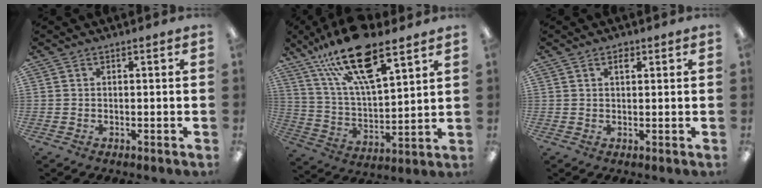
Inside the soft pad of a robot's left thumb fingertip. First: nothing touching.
{"total": 20.8, "force": [13.8, 7.1, 13.8], "torque": [-0.255, -0.071, 0.237]}
{"total": 2.0, "force": [1.2, 1.1, 1.2], "torque": [-0.010, -0.004, 0.018]}